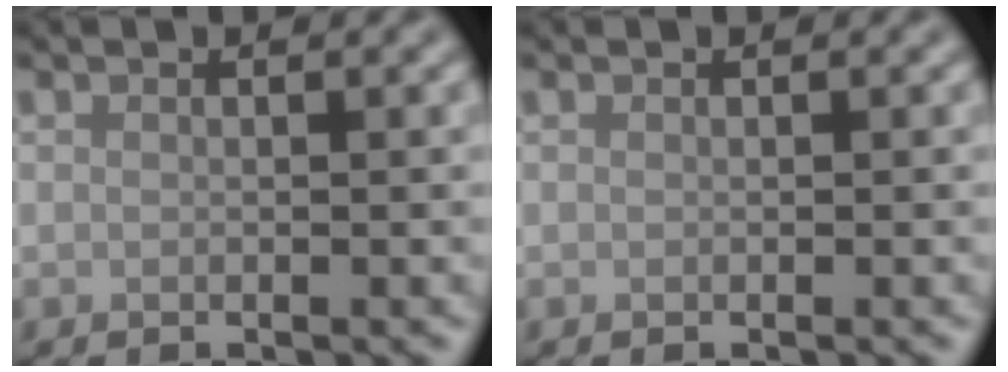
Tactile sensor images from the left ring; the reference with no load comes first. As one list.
[{"total": 0.0}]